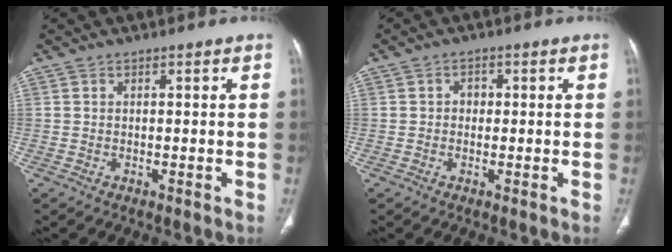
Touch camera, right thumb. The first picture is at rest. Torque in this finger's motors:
{"motor_torque": [-0.28, -0.32, 0.21, 0.26, -0.01]}